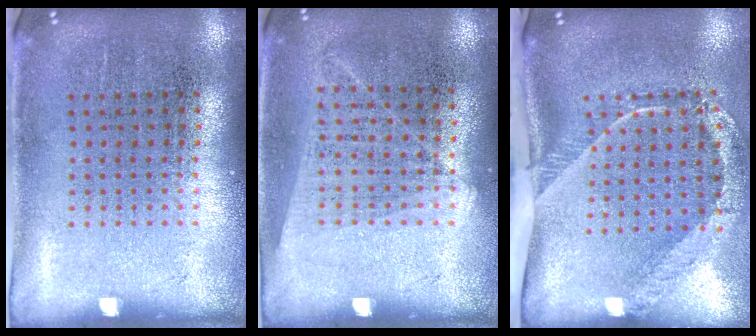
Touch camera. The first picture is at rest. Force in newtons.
{"total": 1.2, "press": 1.1, "slide": 0.6}
{"total": 2.6, "press": 1.7, "slide": 1.9}